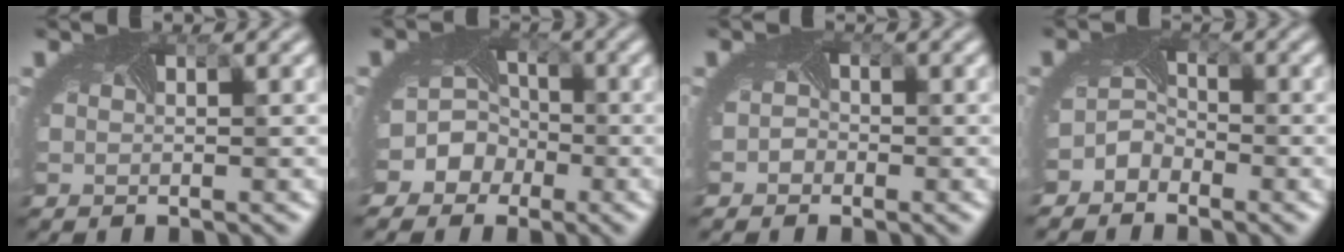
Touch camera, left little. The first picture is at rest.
{"total": 7.4, "force": [-3.1, 6.4, 1.9], "torque": [-0.027, -0.004, -0.072]}
{"total": 1.2, "force": [-0.6, 1.1, 0.1], "torque": [0.002, -0.005, -0.014]}
{"total": 2.2, "force": [-1.9, 1.1, 0.1], "torque": [-0.008, -0.004, -0.044]}